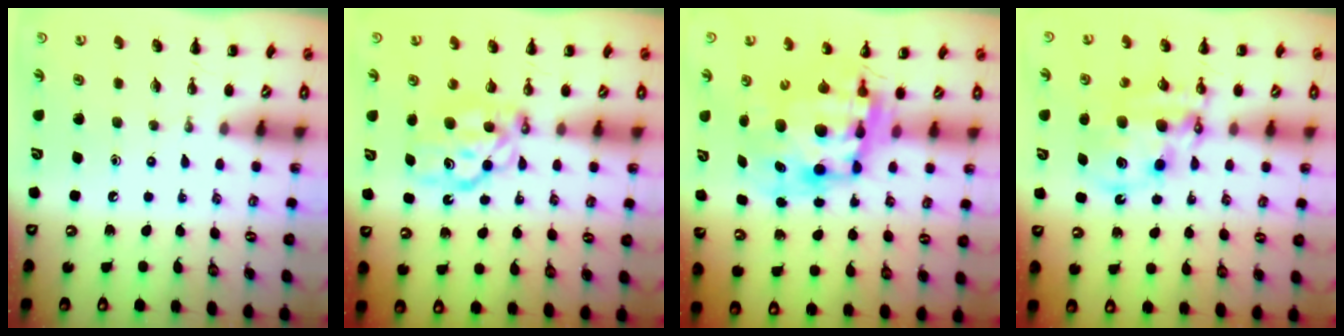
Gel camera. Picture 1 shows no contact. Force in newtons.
{"total": 8.3, "press": 8.1, "slide": 1.5}
{"total": 10.9, "press": 10.6, "slide": 2.4}
{"total": 11.8, "press": 11.5, "slide": 2.6}